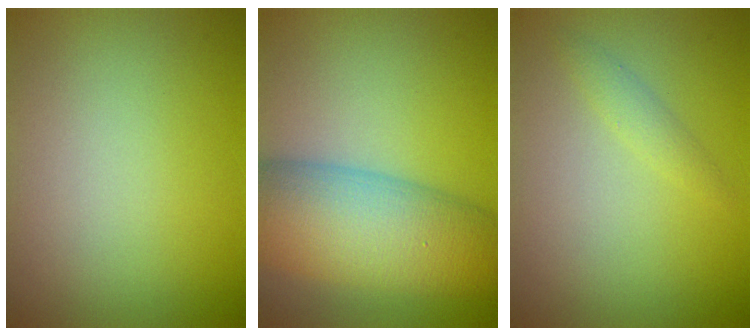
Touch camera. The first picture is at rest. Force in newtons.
{"total": 11.0, "press": 11.0, "slide": 0.3}
{"total": 1.2, "press": 1.2, "slide": 0.0}